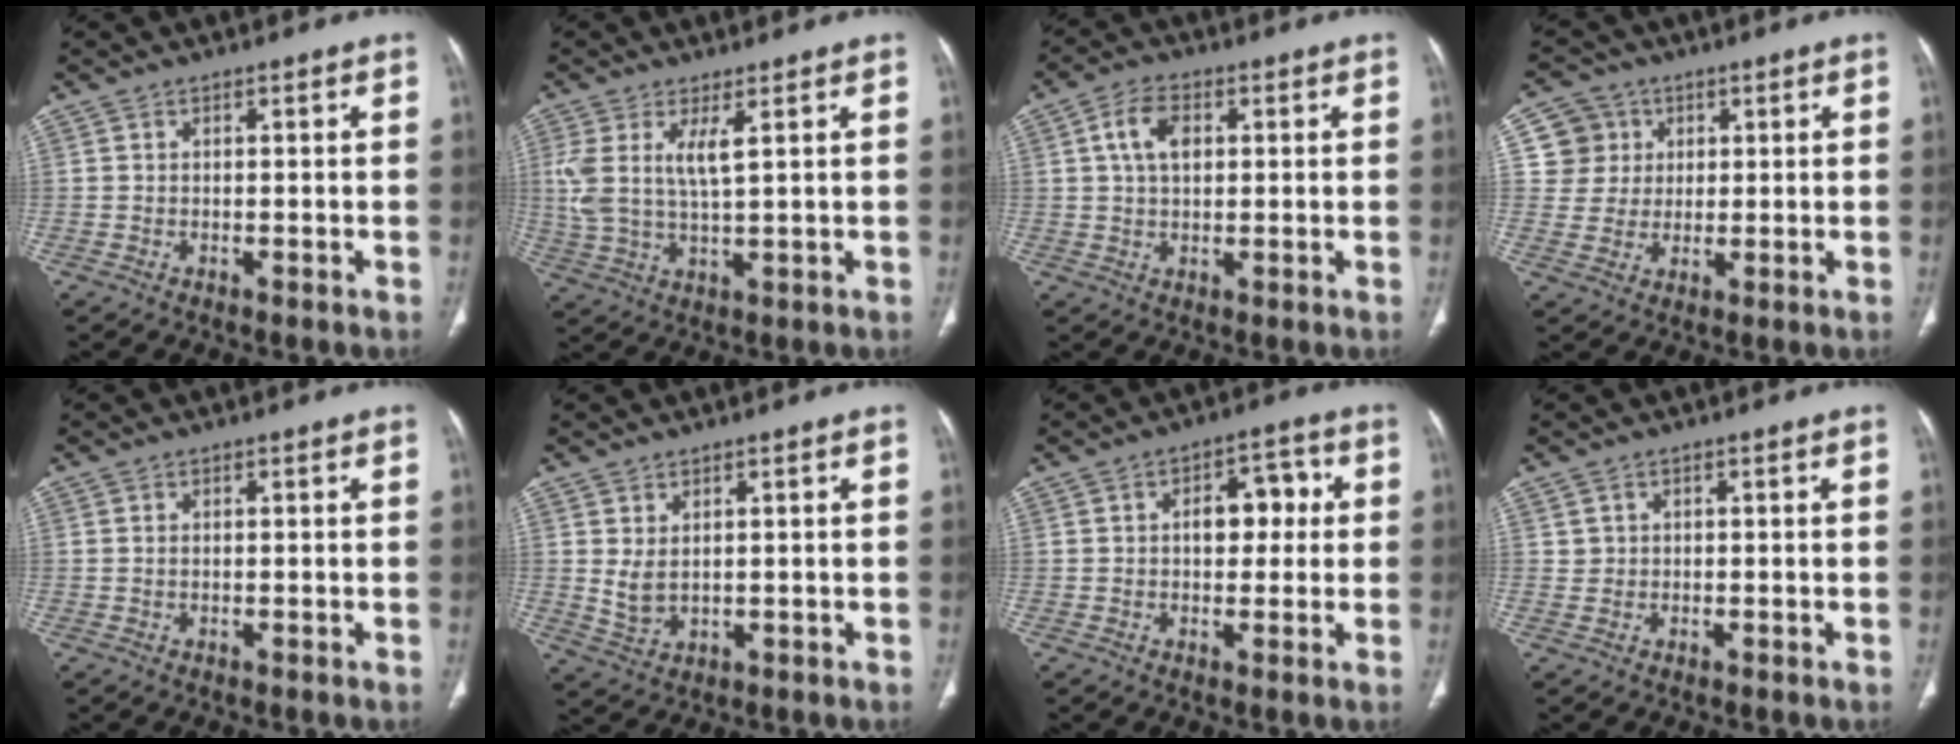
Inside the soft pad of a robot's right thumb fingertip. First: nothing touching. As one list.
[{"total": 7.2, "force": [2.5, 2.1, 6.4], "torque": [-0.150, -0.014, 0.055]}, {"total": 6.5, "force": [1.7, 4.0, 4.8], "torque": [-0.081, 0.006, 0.027]}, {"total": 7.0, "force": [2.1, 6.7, 0.5], "torque": [0.028, -0.002, 0.036]}, {"total": 0.0}, {"total": 3.7, "force": [0.9, 2.2, 2.7], "torque": [-0.048, -0.009, 0.030]}, {"total": 7.2, "force": [0.8, 4.6, 5.5], "torque": [-0.045, 0.022, 0.008]}, {"total": 1.2, "force": [0.3, 1.1, 0.1], "torque": [0.012, 0.002, 0.003]}]